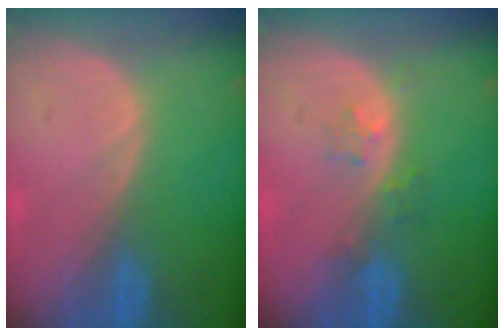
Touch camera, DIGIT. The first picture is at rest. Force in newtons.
{"total": 2.3, "press": 2.2, "slide": 0.3}